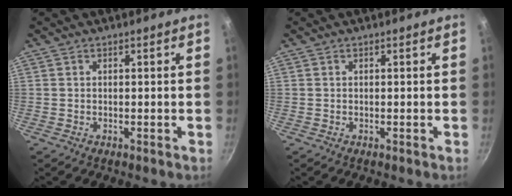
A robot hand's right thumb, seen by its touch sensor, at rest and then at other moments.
{"total": 0.0}